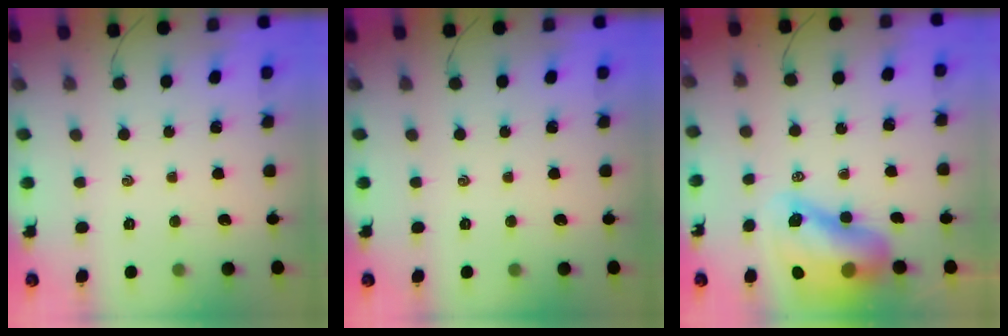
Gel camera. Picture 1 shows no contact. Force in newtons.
{"total": 0.0}
{"total": 14.3, "press": 13.7, "slide": 4.0}